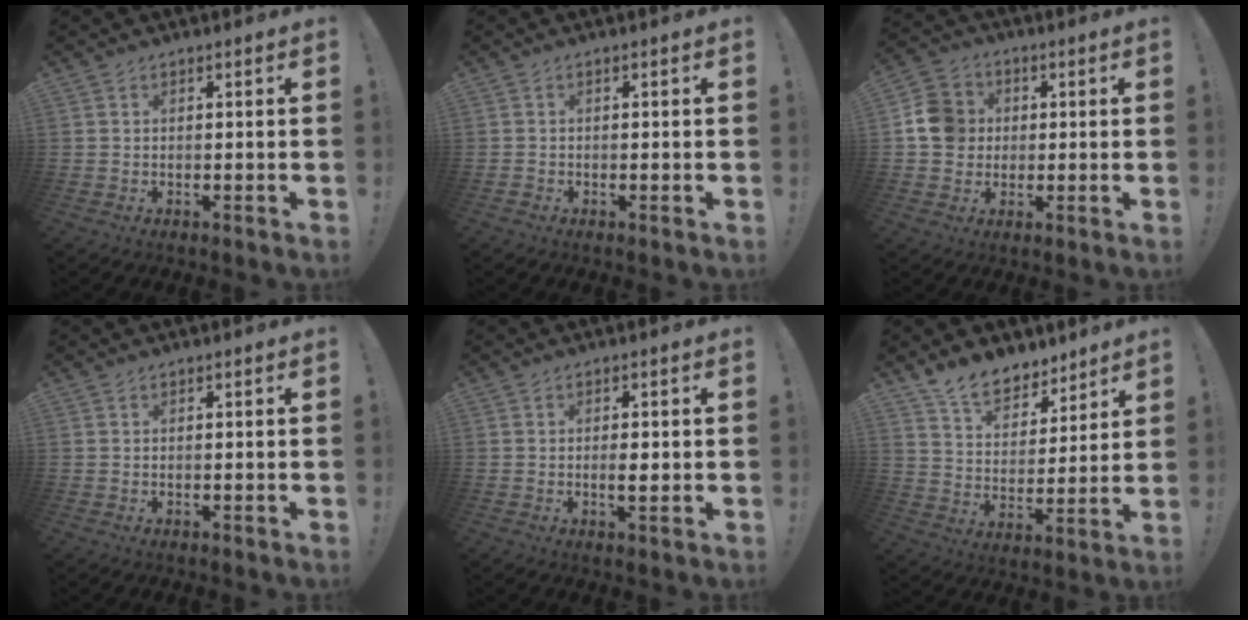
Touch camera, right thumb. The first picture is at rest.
{"total": 1.0, "force": [-0.6, 0.5, 0.5], "torque": [-0.007, 0.003, -0.011]}
{"total": 10.7, "force": [0.9, 9.9, 3.8], "torque": [-0.044, 0.006, 0.023]}
{"total": 0.0}
{"total": 2.9, "force": [-0.3, 0.9, 2.8], "torque": [-0.033, -0.004, -0.008]}
{"total": 11.3, "force": [9.2, 5.6, 3.2], "torque": [-0.065, -0.068, 0.178]}